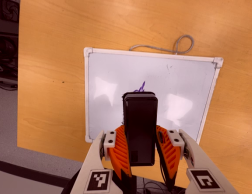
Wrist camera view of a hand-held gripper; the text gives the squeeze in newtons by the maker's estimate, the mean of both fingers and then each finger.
{"total": 9.8, "left": 8.0, "right": 11.6}